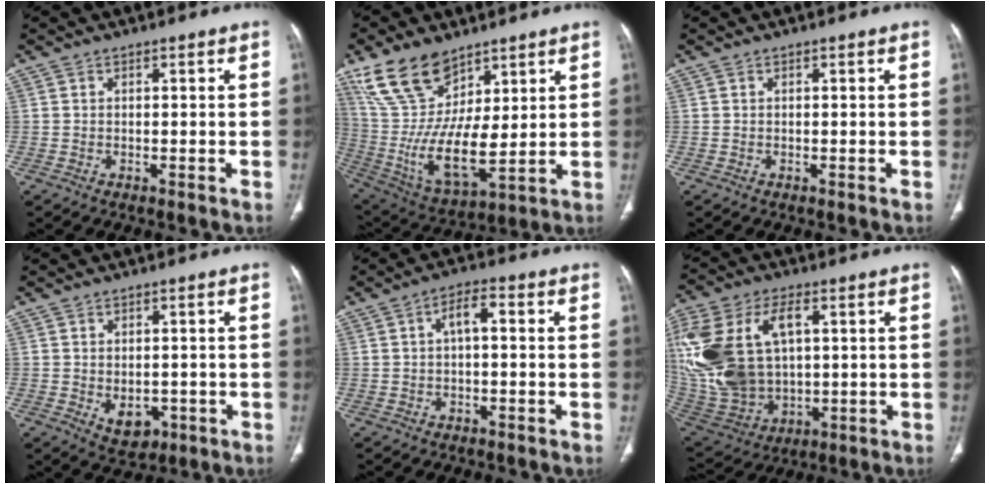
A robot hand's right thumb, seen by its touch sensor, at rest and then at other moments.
{"total": 18.1, "force": [9.9, 8.9, 12.3], "torque": [-0.220, -0.047, 0.208]}
{"total": 0.0}
{"total": 5.2, "force": [-1.2, 3.7, 3.4], "torque": [-0.034, 0.003, 0.000]}
{"total": 4.1, "force": [0.3, 1.7, 3.7], "torque": [-0.061, 0.017, 0.002]}
{"total": 26.3, "force": [4.7, 16.5, 20.0], "torque": [-0.465, 0.006, 0.107]}